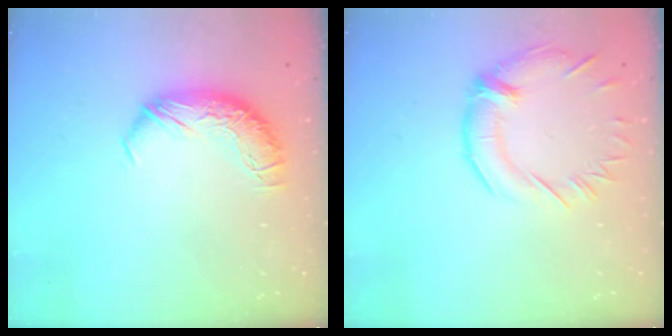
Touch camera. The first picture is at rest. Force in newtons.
{"total": 1.3, "press": 0.7, "slide": 1.1}